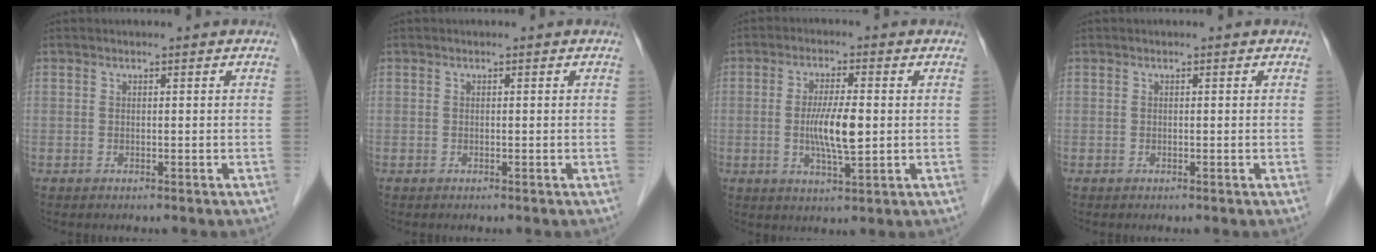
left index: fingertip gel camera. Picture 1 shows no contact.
{"total": 0.0}
{"total": 6.8, "force": [-0.6, 1.0, 6.7], "torque": [-0.132, -0.013, -0.013]}
{"total": 0.0}